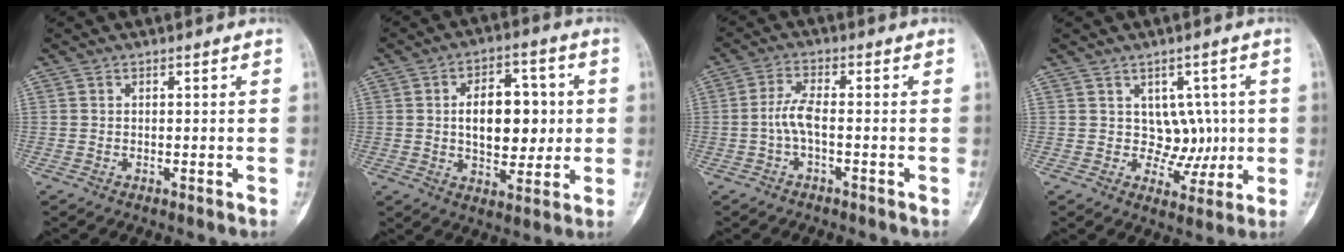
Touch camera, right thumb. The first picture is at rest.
{"total": 13.0, "force": [1.0, 7.7, 10.5], "torque": [-0.115, 0.007, 0.018]}
{"total": 4.2, "force": [-1.0, 1.3, 3.9], "torque": [-0.088, 0.013, -0.024]}
{"total": 6.1, "force": [0.8, 4.9, 3.5], "torque": [-0.006, -0.007, 0.019]}